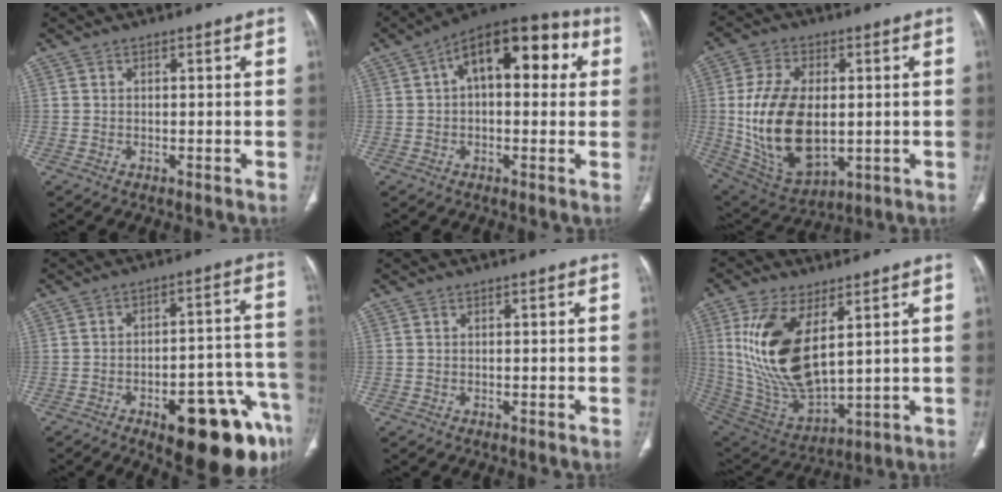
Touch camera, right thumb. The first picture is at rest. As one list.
[{"total": 16.9, "force": [4.3, 8.6, 13.9], "torque": [-0.160, 0.037, 0.055]}, {"total": 18.8, "force": [-0.2, 11.1, 15.2], "torque": [-0.280, -0.009, 0.019]}, {"total": 19.8, "force": [-10.5, 7.0, 15.2], "torque": [-0.127, 0.069, -0.132]}, {"total": 0.0}, {"total": 18.9, "force": [5.9, 8.8, 15.6], "torque": [-0.302, -0.027, 0.132]}]